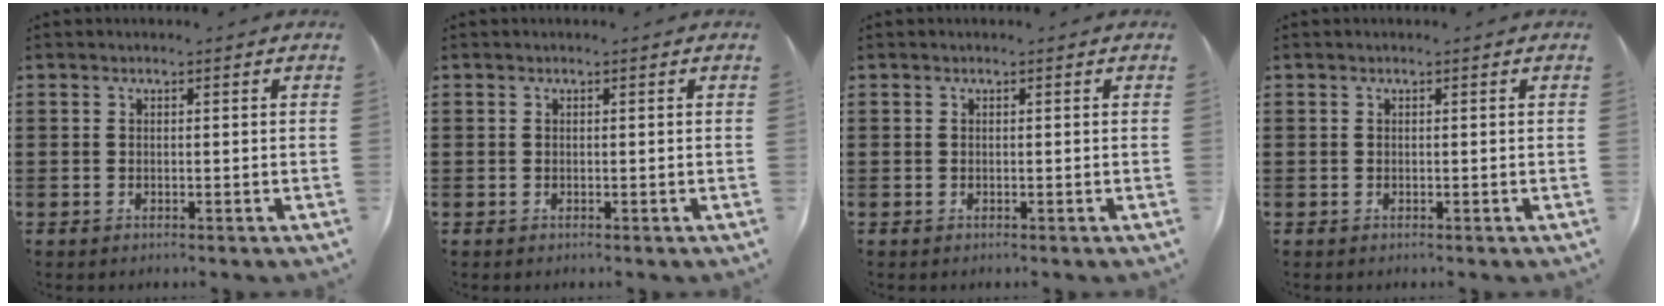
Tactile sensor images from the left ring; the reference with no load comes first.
{"total": 0.0}
{"total": 0.0}
{"total": 0.0}